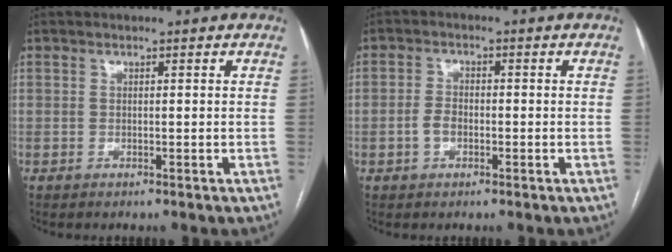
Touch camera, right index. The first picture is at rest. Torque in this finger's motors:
{"motor_torque": [0.27, -0.24, 0.18, 0.05]}